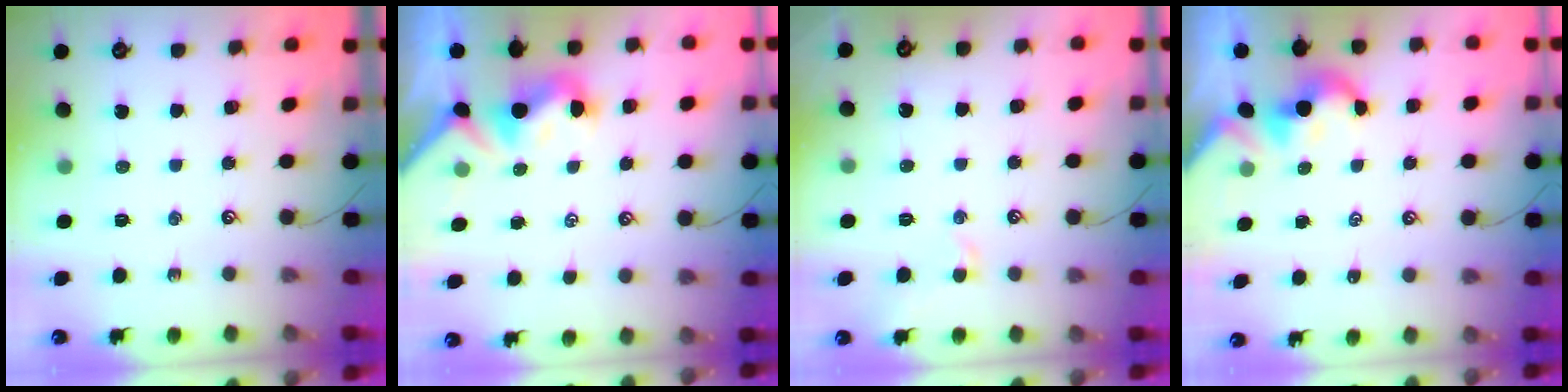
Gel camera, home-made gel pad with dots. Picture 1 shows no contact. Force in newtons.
{"total": 2.2, "press": 2.1, "slide": 0.7}
{"total": 0.6, "press": 0.2, "slide": 0.6}
{"total": 1.4, "press": 1.3, "slide": 0.3}